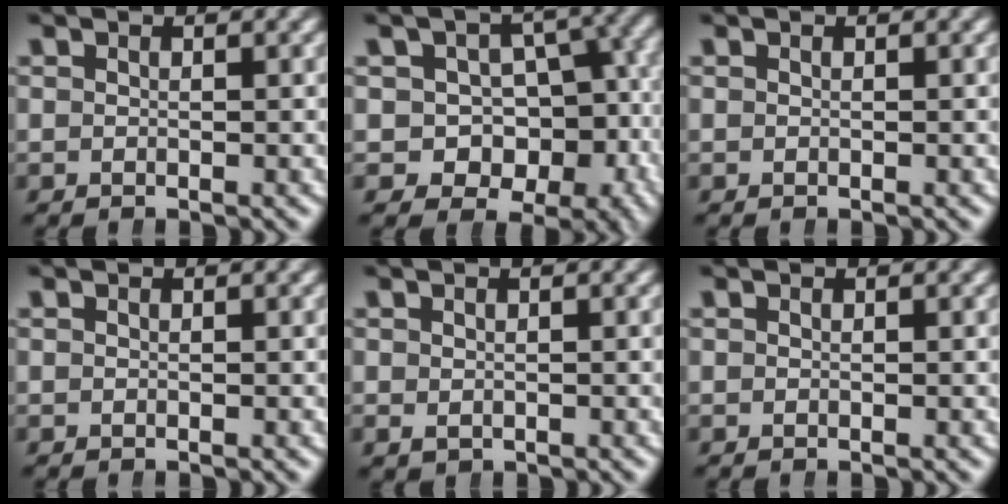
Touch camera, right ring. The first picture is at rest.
{"total": 12.5, "force": [-3.7, 10.6, 5.5], "torque": [-0.113, -0.072, -0.045]}
{"total": 0.0}
{"total": 0.0}
{"total": 0.0}
{"total": 0.0}